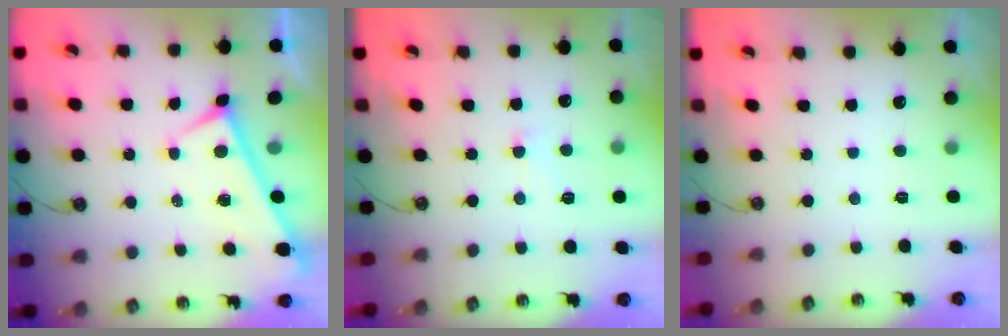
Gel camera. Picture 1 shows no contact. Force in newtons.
{"total": 0.8, "press": 0.2, "slide": 0.8}
{"total": 0.0}